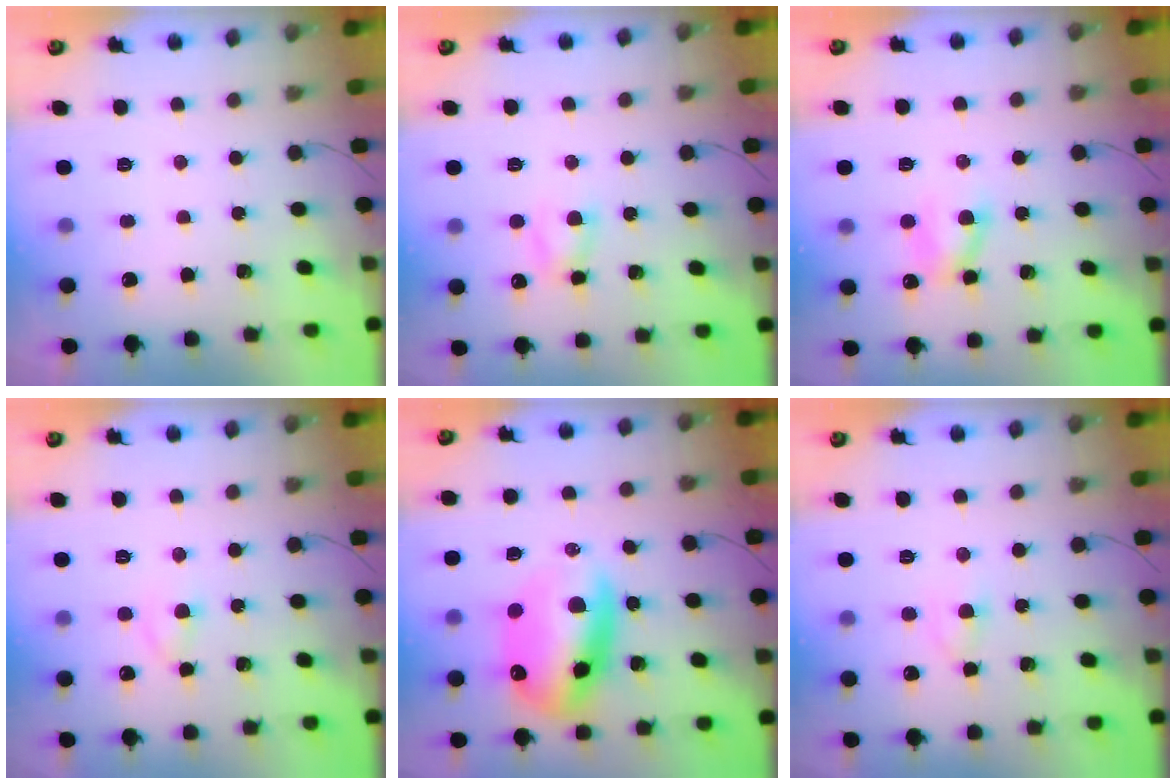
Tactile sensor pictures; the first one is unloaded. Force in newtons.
{"total": 4.3, "press": 4.1, "slide": 1.3}
{"total": 6.5, "press": 6.5, "slide": 0.6}
{"total": 2.9, "press": 2.6, "slide": 1.1}
{"total": 15.8, "press": 15.3, "slide": 4.2}
{"total": 3.3, "press": 3.1, "slide": 0.9}